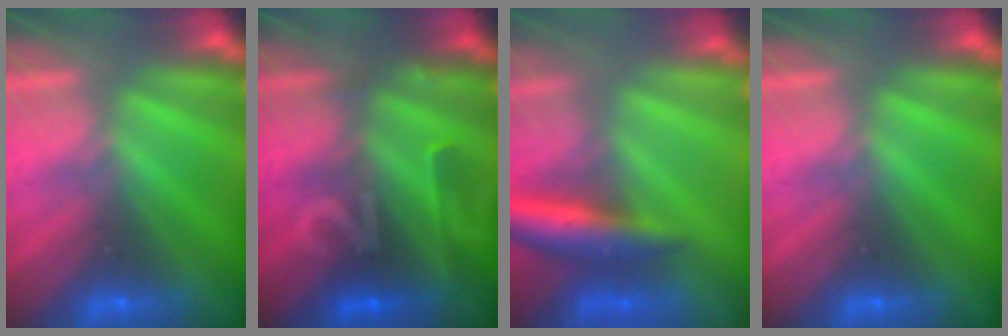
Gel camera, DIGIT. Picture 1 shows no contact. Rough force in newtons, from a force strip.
{"total": 2.3}
{"total": 5.8}
{"total": 0.0}